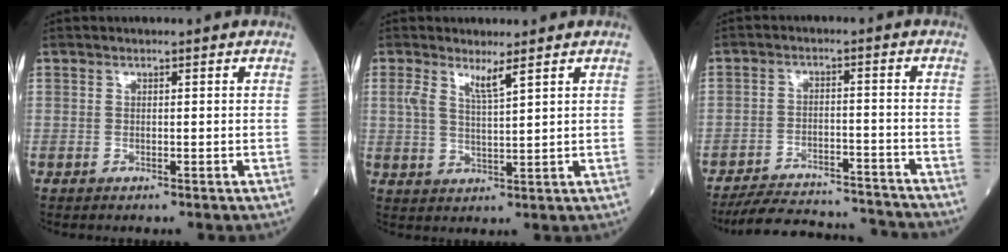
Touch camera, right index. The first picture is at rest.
{"total": 3.3, "force": [2.1, 0.0, 2.6], "torque": [-0.055, -0.002, 0.042]}
{"total": 14.8, "force": [-14.3, 2.2, 3.2], "torque": [-0.055, 0.011, -0.202]}